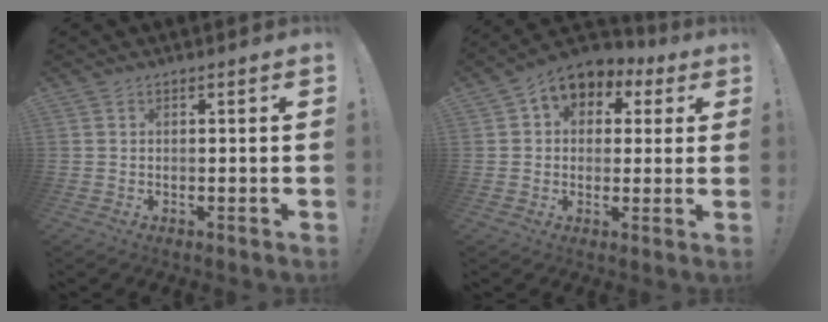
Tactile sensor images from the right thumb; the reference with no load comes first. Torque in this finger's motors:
{"motor_torque": [0.39, 1.76, 1.04, 0.03, 0.06]}